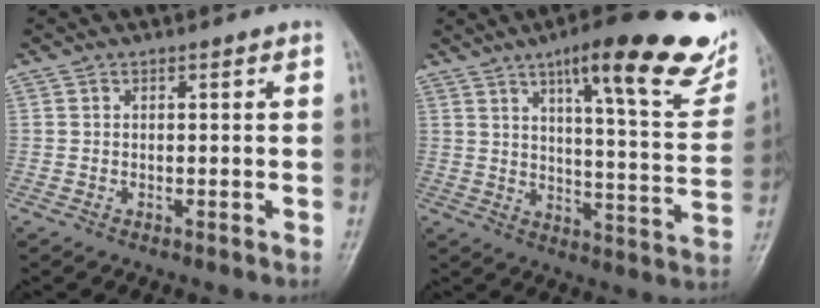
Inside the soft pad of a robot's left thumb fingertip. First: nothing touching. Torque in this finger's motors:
{"motor_torque": [0.62, 0.44, 1.48, -1.29, 0.25]}